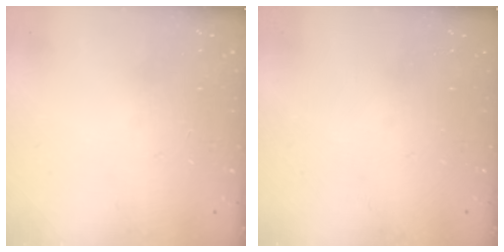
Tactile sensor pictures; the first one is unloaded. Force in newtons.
{"total": 0.0}